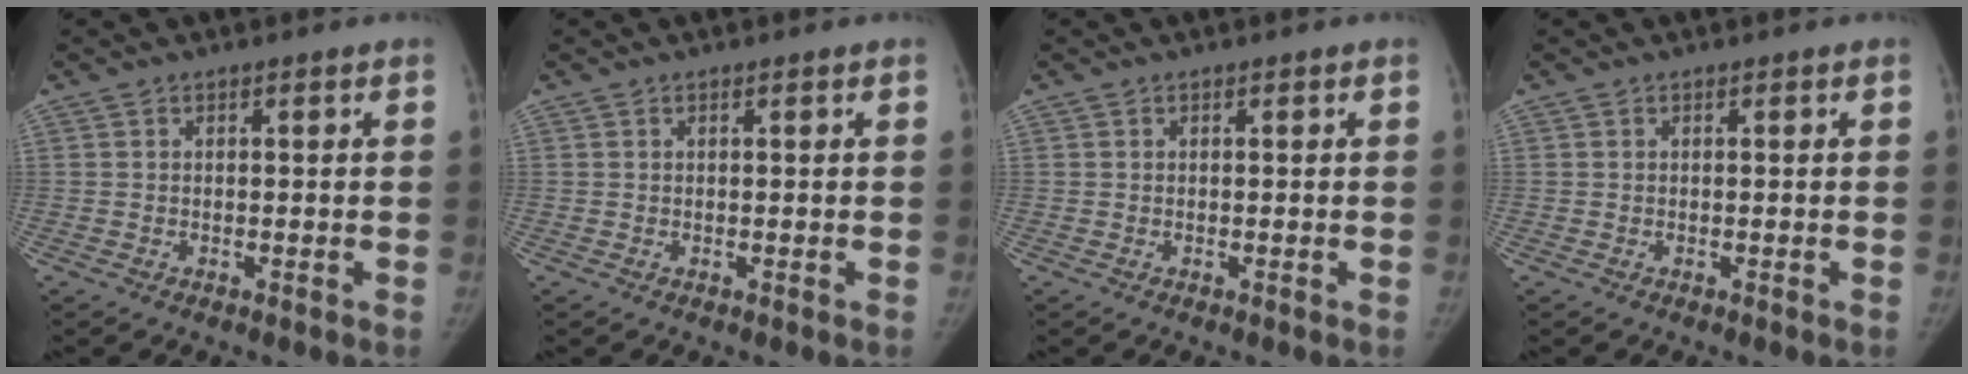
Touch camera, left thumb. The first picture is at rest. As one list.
[{"total": 0.0}, {"total": 0.0}, {"total": 0.0}]